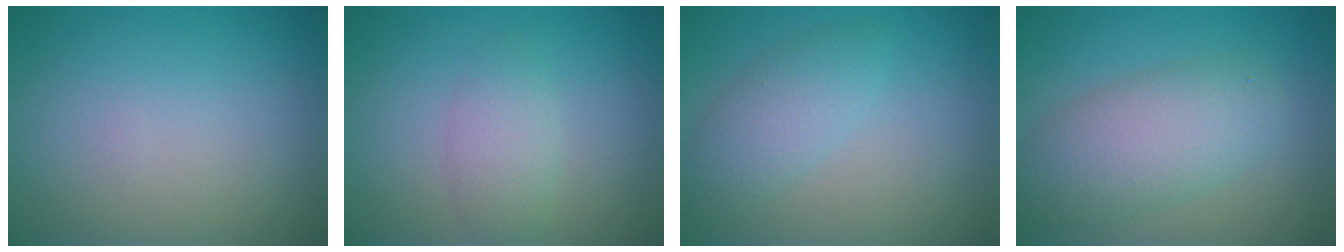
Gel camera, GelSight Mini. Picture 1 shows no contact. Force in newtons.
{"total": 1.2, "press": 1.2, "slide": 0.2}
{"total": 2.8, "press": 2.8, "slide": 0.1}
{"total": 5.5, "press": 5.5, "slide": 0.2}